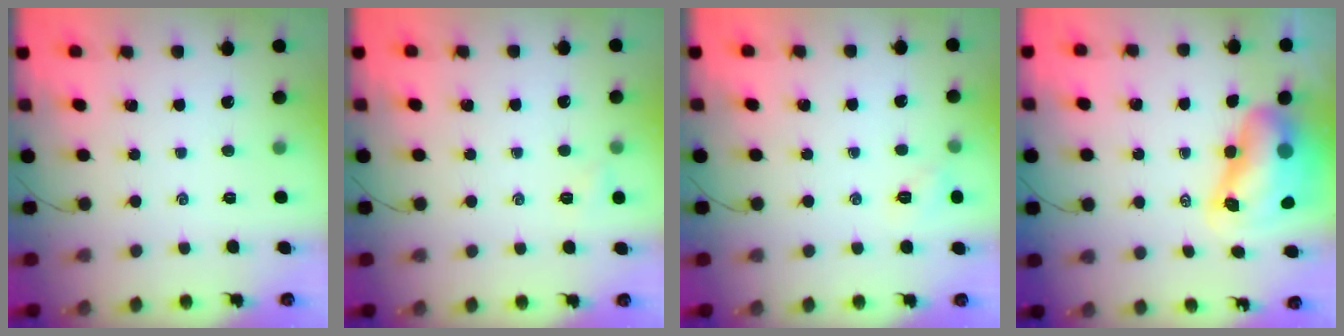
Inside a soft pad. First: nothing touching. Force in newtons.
{"total": 3.5, "press": 3.3, "slide": 1.2}
{"total": 5.1, "press": 4.9, "slide": 1.5}
{"total": 11.8, "press": 11.3, "slide": 3.4}